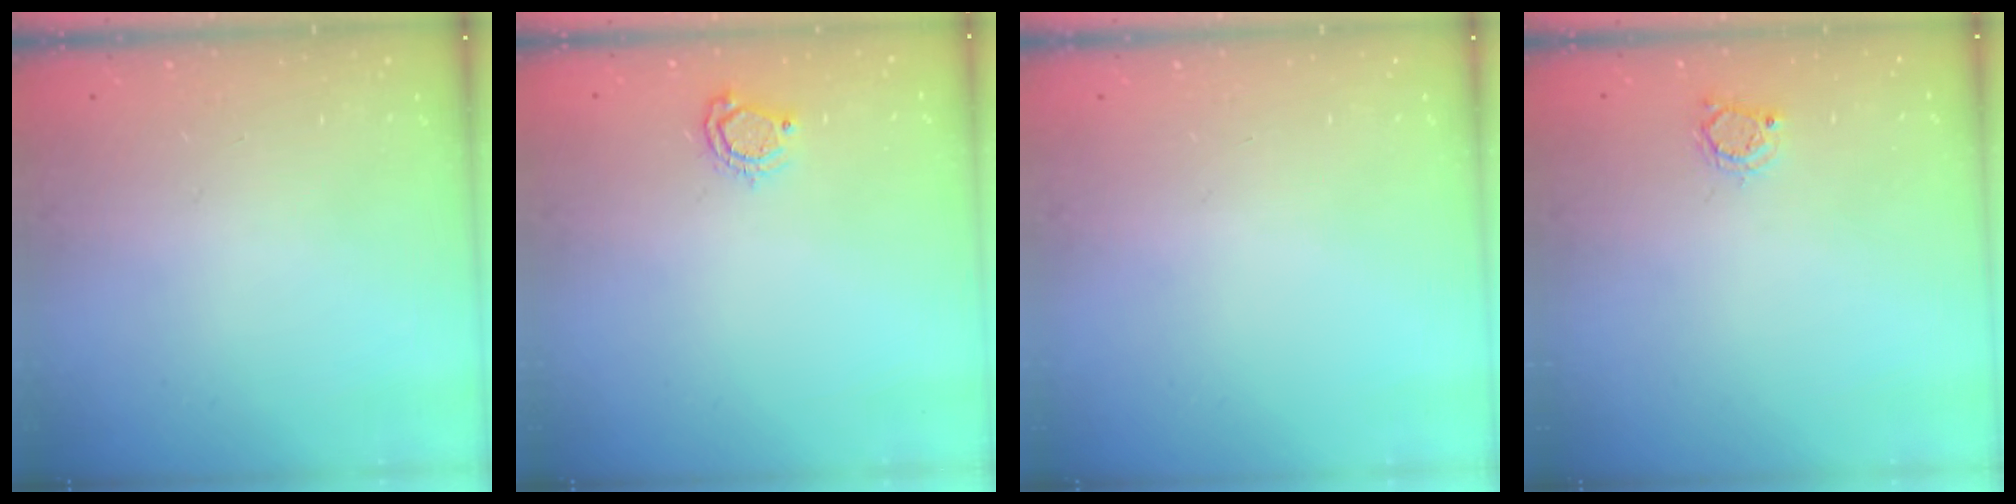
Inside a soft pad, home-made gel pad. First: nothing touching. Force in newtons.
{"total": 5.5, "press": 5.5, "slide": 0.6}
{"total": 0.0}
{"total": 2.9, "press": 2.8, "slide": 0.4}